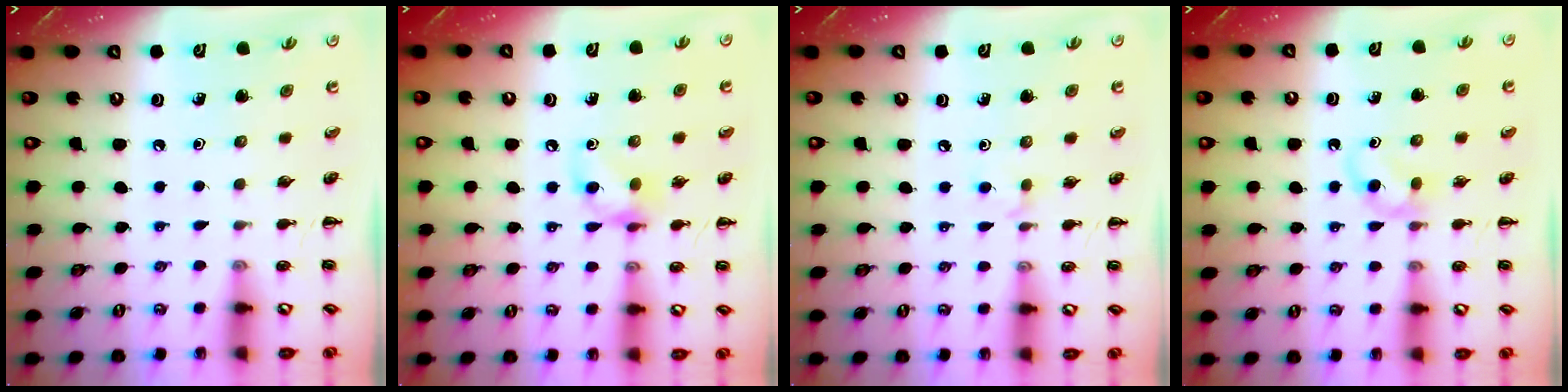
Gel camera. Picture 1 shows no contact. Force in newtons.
{"total": 8.4, "press": 8.3, "slide": 0.9}
{"total": 4.0, "press": 3.7, "slide": 1.5}
{"total": 2.7, "press": 2.4, "slide": 1.2}